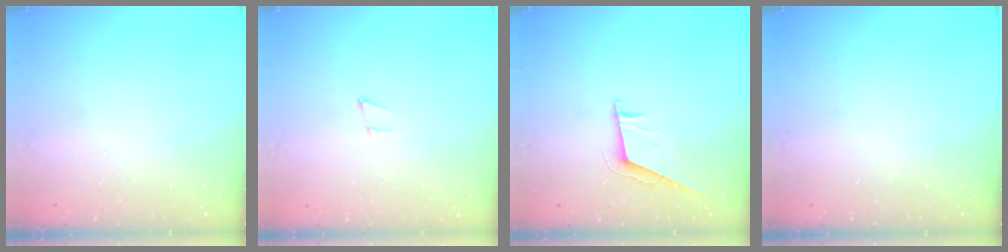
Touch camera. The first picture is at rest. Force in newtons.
{"total": 4.2, "press": 3.2, "slide": 2.7}
{"total": 6.3, "press": 6.3, "slide": 0.7}
{"total": 0.0}